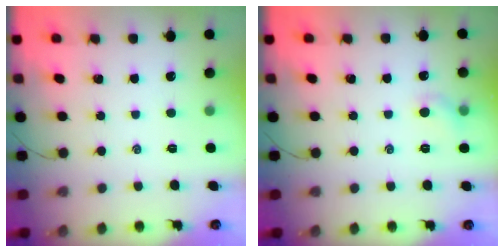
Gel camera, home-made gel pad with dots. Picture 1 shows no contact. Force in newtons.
{"total": 5.8, "press": 5.7, "slide": 1.4}